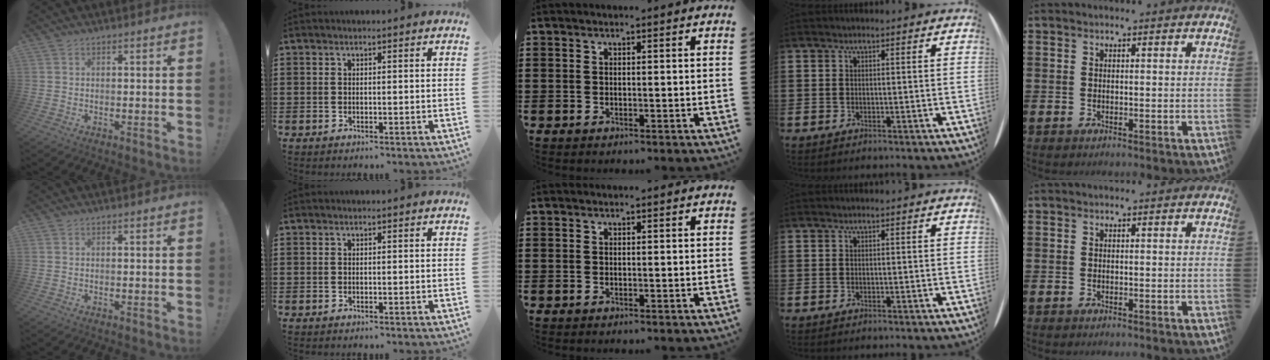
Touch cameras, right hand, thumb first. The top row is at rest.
{}